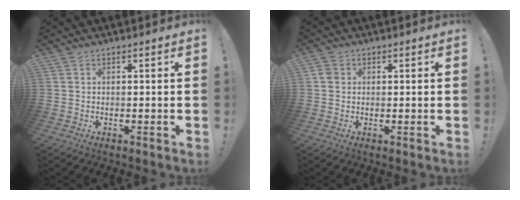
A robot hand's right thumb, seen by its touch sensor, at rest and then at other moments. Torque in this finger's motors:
{"motor_torque": [0.03, 0.17, 0.11, -0.17, 0.00]}